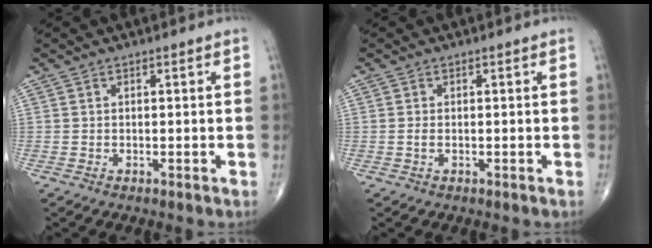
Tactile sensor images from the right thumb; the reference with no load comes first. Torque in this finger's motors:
{"motor_torque": [-0.31, -0.04, 0.06, 0.40, -0.18]}